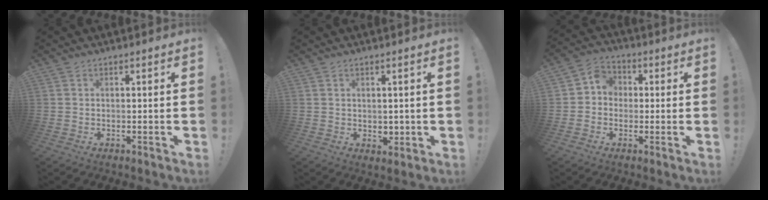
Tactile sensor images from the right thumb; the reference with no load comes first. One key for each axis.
{"total": 2.9, "fx": 1.0, "fy": 2.4, "fz": 1.1, "tx": 0.002, "ty": -0.010, "tz": 0.016}
{"total": 6.1, "fx": -1.0, "fy": 5.7, "fz": 2.0, "tx": -0.033, "ty": 0.019, "tz": -0.014}